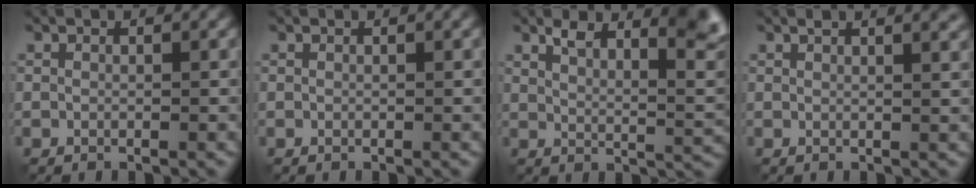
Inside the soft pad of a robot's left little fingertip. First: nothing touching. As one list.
[{"total": 0.6, "force": [0.3, 0.1, 0.5], "torque": [-0.003, 0.007, 0.004]}, {"total": 6.3, "force": [3.6, 1.9, 4.8], "torque": [-0.063, 0.002, 0.058]}, {"total": 3.4, "force": [2.1, 1.3, 2.3], "torque": [-0.007, 0.012, 0.011]}]